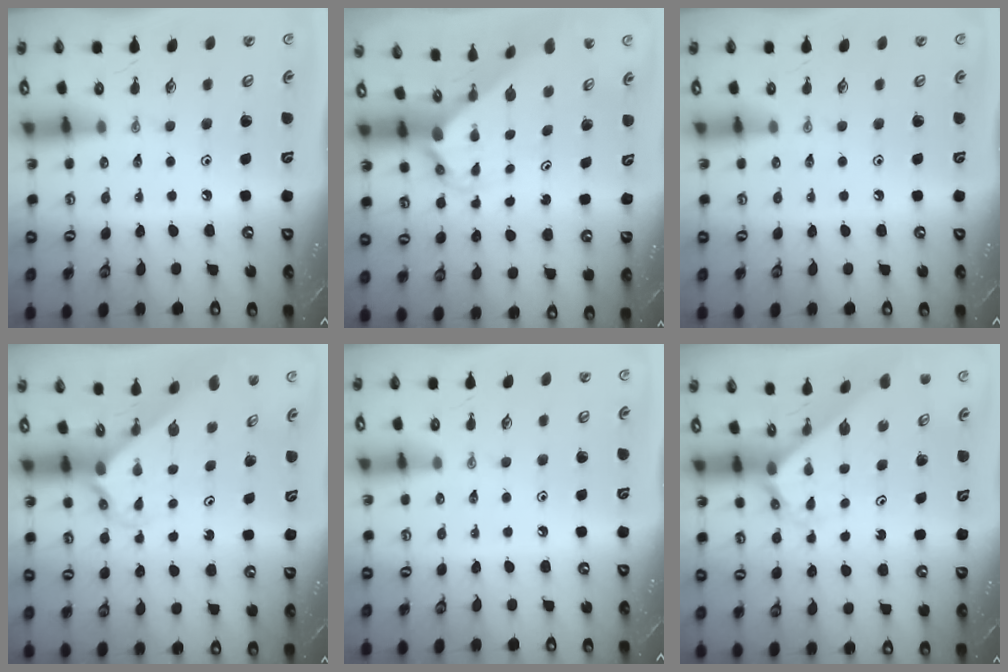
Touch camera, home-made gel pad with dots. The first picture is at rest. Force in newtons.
{"total": 2.8, "press": 2.8, "slide": 0.3}
{"total": 0.0}
{"total": 2.3, "press": 2.3, "slide": 0.2}
{"total": 0.0}
{"total": 2.1, "press": 2.1, "slide": 0.1}